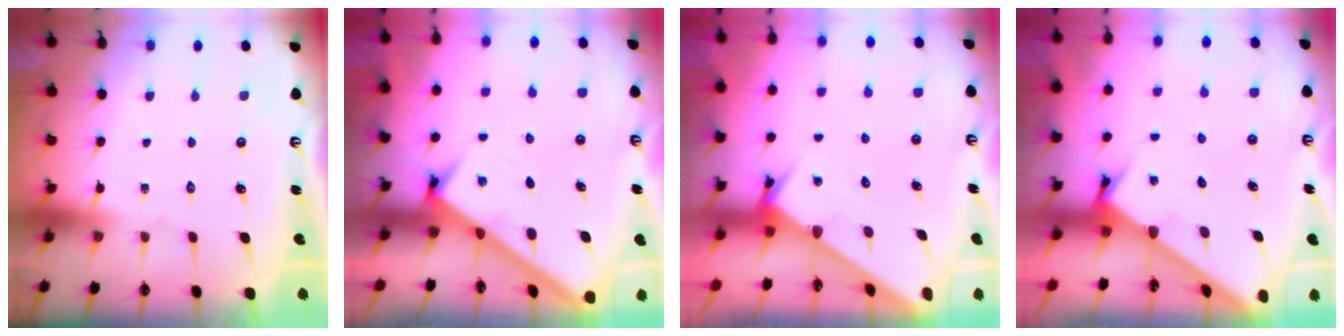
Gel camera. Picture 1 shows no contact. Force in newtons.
{"total": 3.1, "press": 3.1, "slide": 0.4}
{"total": 2.7, "press": 2.7, "slide": 0.1}
{"total": 2.0, "press": 2.0, "slide": 0.2}